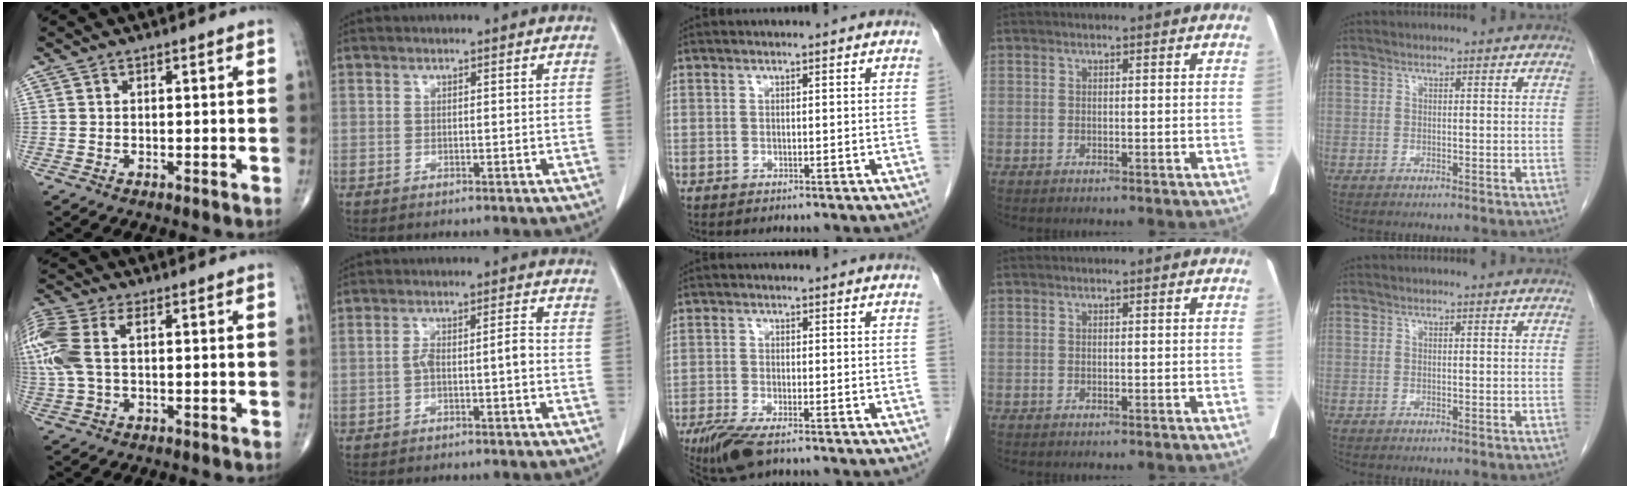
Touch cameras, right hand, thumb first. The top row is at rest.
{"thumb": {"total": 12.3, "force": [2.3, 7.0, 9.9], "torque": [-0.282, 0.024, 0.045]}, "index": {"total": 3.8, "force": [-1.1, 0.7, 3.6], "torque": [-0.063, 0.016, -0.015]}, "middle": {"total": 6.5, "force": [-4.6, 1.5, 4.4], "torque": [-0.080, -0.016, -0.081]}}